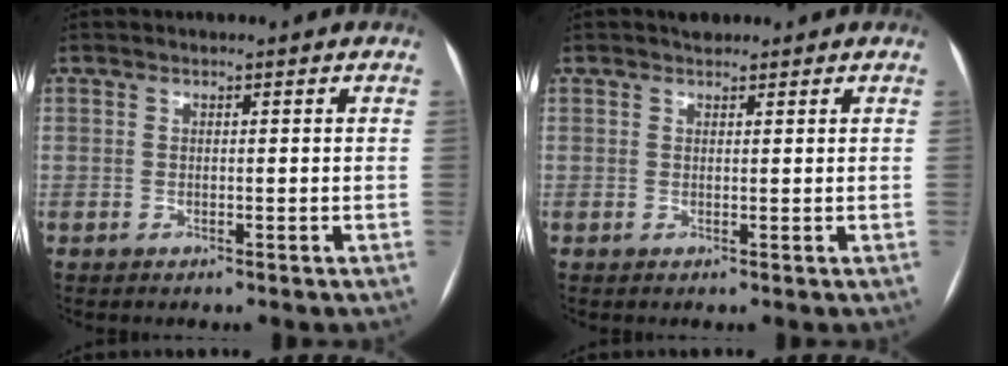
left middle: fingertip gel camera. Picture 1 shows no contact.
{"total": 1.5, "force": [1.2, 0.7, 0.4], "torque": [-0.009, 0.011, 0.018]}